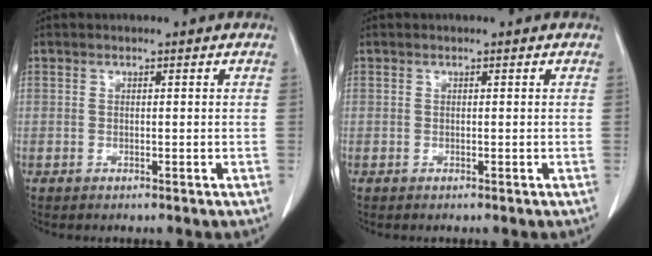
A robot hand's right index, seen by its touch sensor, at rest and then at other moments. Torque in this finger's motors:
{"motor_torque": [0.00, 0.00, 0.00, 0.00]}